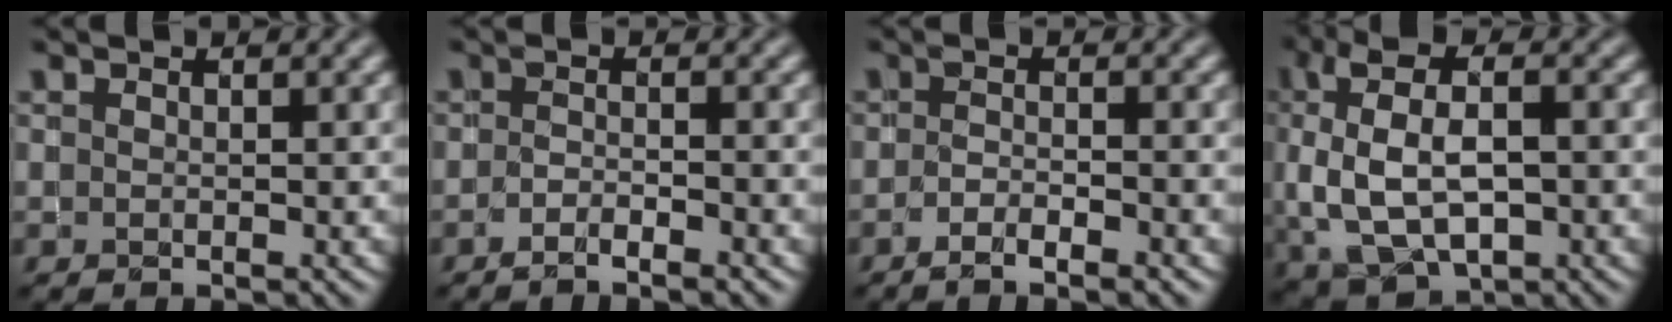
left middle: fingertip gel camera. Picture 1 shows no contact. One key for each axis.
{"total": 2.2, "fx": -1.6, "fy": 0.3, "fz": 1.4, "tx": -0.027, "ty": 0.003, "tz": -0.034}
{"total": 2.8, "fx": -1.9, "fy": 0.6, "fz": 2.1, "tx": -0.037, "ty": 0.003, "tz": -0.036}
{"total": 8.6, "fx": 0.1, "fy": 5.0, "fz": 7.0, "tx": -0.149, "ty": 0.003, "tz": 0.005}